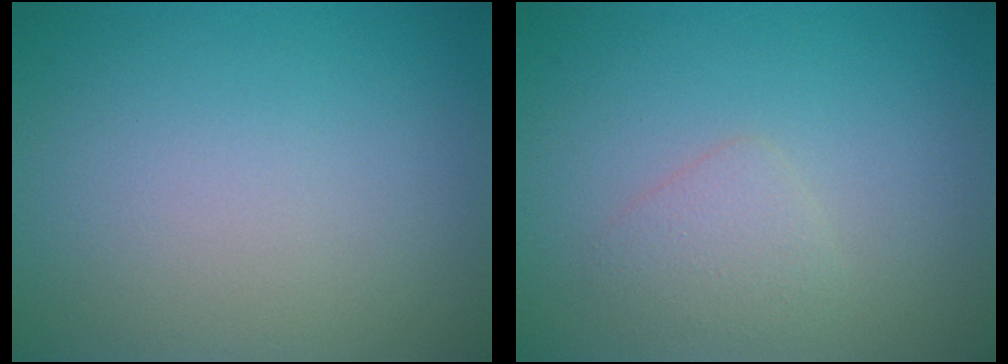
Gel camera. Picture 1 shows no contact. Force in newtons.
{"total": 1.6, "press": 1.6, "slide": 0.1}